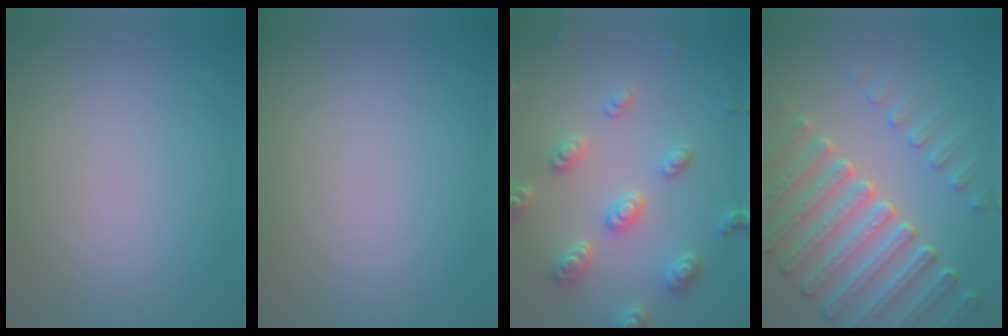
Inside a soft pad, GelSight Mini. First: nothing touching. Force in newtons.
{"total": 0.0}
{"total": 4.6, "press": 3.7, "slide": 2.7}
{"total": 7.3, "press": 5.6, "slide": 4.6}